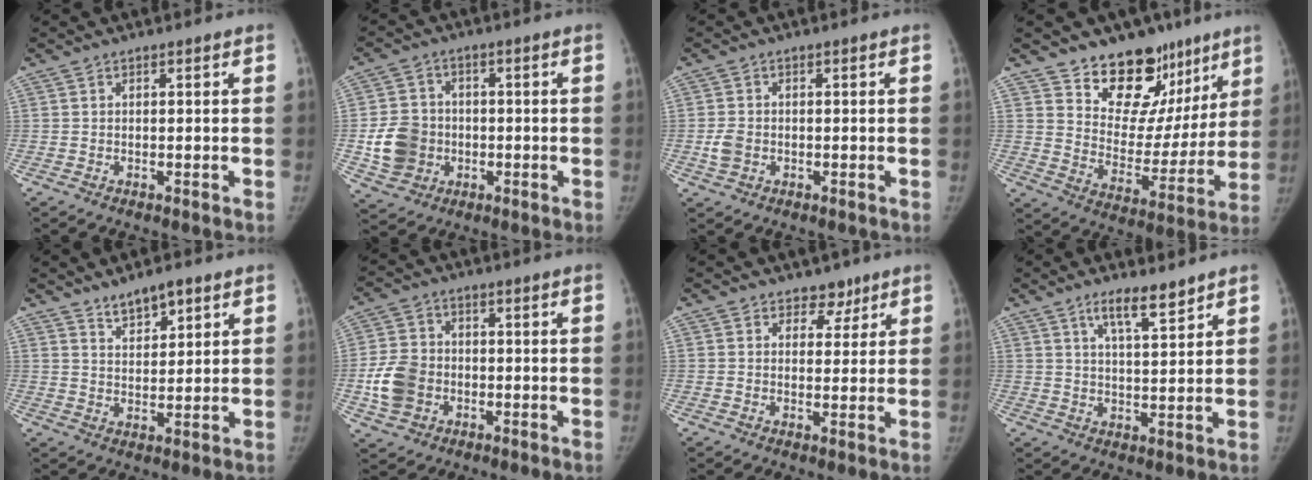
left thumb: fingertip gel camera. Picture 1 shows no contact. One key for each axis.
{"total": 9.6, "fx": -1.6, "fy": 8.5, "fz": 4.3, "tx": -0.058, "ty": 0.011, "tz": -0.026}
{"total": 3.1, "fx": -0.6, "fy": 2.4, "fz": 1.8, "tx": -0.039, "ty": 0.005, "tz": -0.011}
{"total": 18.7, "fx": 12.8, "fy": 11.5, "fz": 7.3, "tx": -0.038, "ty": -0.075, "tz": 0.193}
{"total": 5.5, "fx": 3.9, "fy": 2.2, "fz": 3.1, "tx": -0.035, "ty": -0.028, "tz": 0.070}
{"total": 8.8, "fx": -2.0, "fy": 7.1, "fz": 4.8, "tx": -0.083, "ty": 0.011, "tz": -0.037}
{"total": 3.7, "fx": 2.6, "fy": 2.5, "fz": 0.8, "tx": 0.017, "ty": -0.015, "tz": 0.036}
{"total": 6.2, "fx": 4.6, "fy": 1.2, "fz": 4.1, "tx": -0.060, "ty": -0.031, "tz": 0.078}